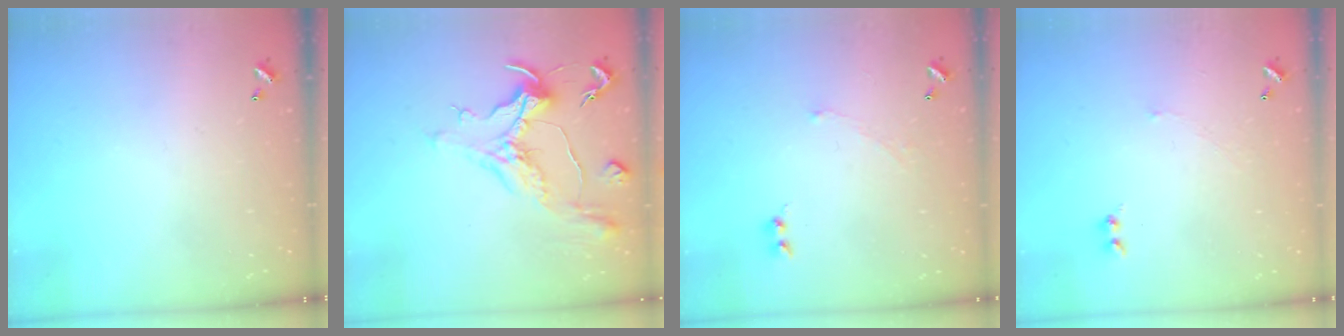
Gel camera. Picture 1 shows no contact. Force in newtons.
{"total": 1.6, "press": 1.5, "slide": 0.6}
{"total": 2.1, "press": 2.0, "slide": 0.7}
{"total": 2.6, "press": 2.6, "slide": 0.6}